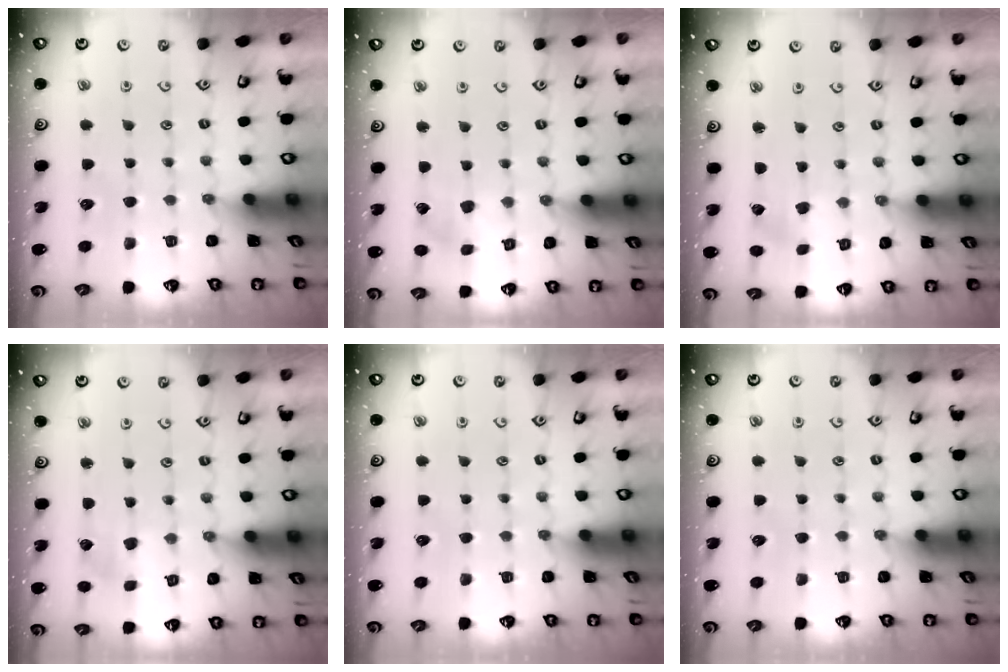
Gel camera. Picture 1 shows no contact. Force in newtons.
{"total": 5.1, "press": 5.0, "slide": 0.2}
{"total": 0.0}
{"total": 1.7, "press": 1.7, "slide": 0.2}
{"total": 0.0}
{"total": 0.0}